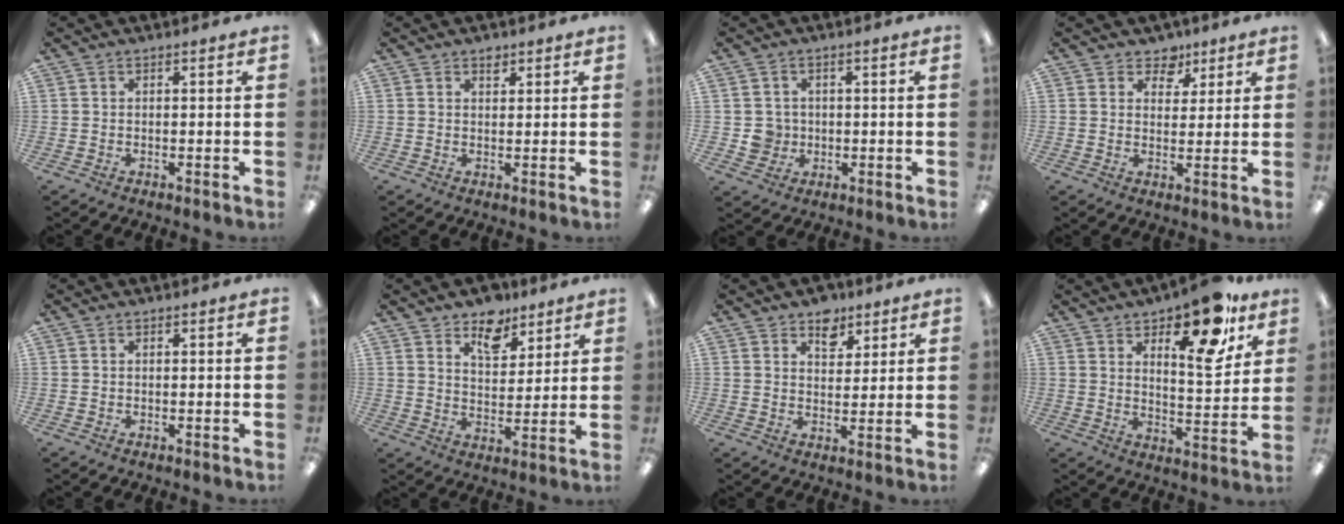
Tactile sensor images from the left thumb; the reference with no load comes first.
{"total": 2.1, "force": [1.5, 1.2, 0.9], "torque": [-0.002, -0.006, 0.025]}
{"total": 4.5, "force": [0.0, 4.4, 0.7], "torque": [-0.005, 0.005, -0.001]}
{"total": 5.5, "force": [3.7, 3.9, 1.3], "torque": [-0.010, -0.019, 0.062]}
{"total": 0.0}
{"total": 8.9, "force": [6.7, 4.9, 3.3], "torque": [-0.032, -0.038, 0.118]}
{"total": 6.6, "force": [4.6, 4.2, 2.2], "torque": [-0.012, -0.020, 0.078]}
{"total": 17.0, "force": [11.2, 6.4, 11.1], "torque": [-0.144, -0.064, 0.179]}